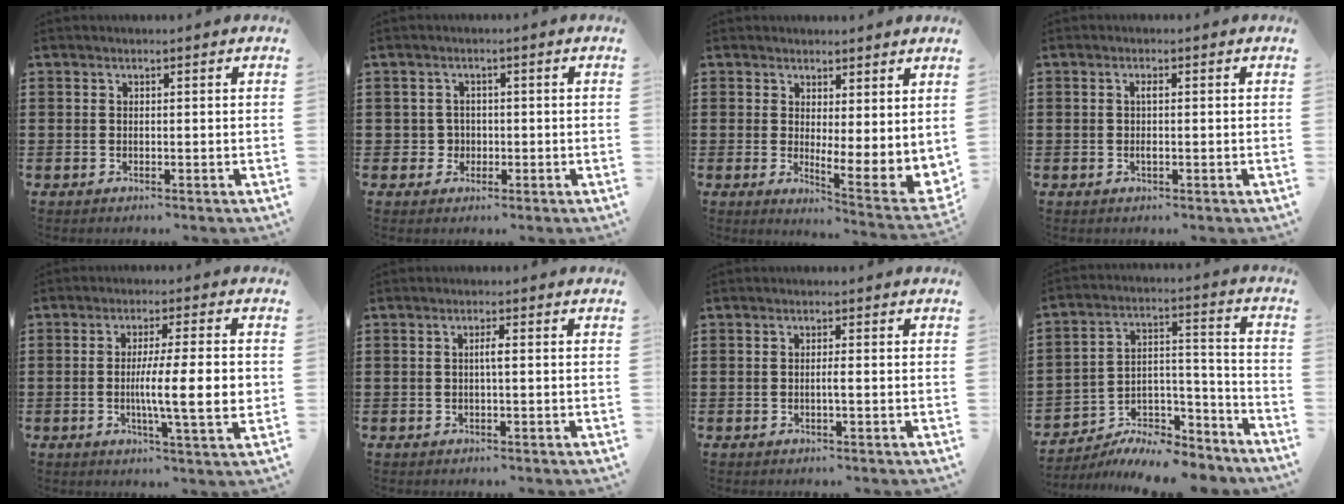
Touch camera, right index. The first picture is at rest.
{"total": 2.4, "force": [-0.5, 2.3, 0.5], "torque": [-0.019, 0.006, -0.014]}
{"total": 2.1, "force": [1.4, 0.1, 1.5], "torque": [-0.034, -0.026, 0.020]}
{"total": 1.4, "force": [-0.1, 0.3, 1.3], "torque": [-0.032, -0.004, -0.004]}
{"total": 9.8, "force": [-0.9, 1.1, 9.7], "torque": [-0.147, -0.009, -0.020]}
{"total": 1.4, "force": [-0.1, 0.0, 1.4], "torque": [-0.027, -0.002, -0.002]}
{"total": 1.1, "force": [-0.3, -0.2, 1.0], "torque": [-0.020, -0.005, -0.005]}
{"total": 8.2, "force": [-7.4, 2.6, 2.5], "torque": [-0.028, 0.029, -0.137]}